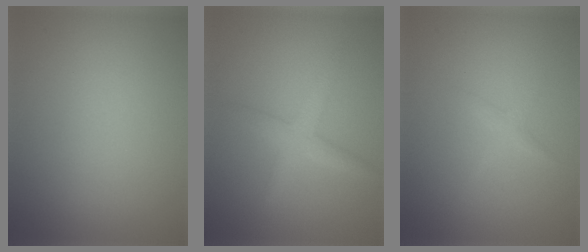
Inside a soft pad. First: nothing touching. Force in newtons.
{"total": 2.4, "press": 2.4, "slide": 0.0}
{"total": 0.9, "press": 0.8, "slide": 0.1}